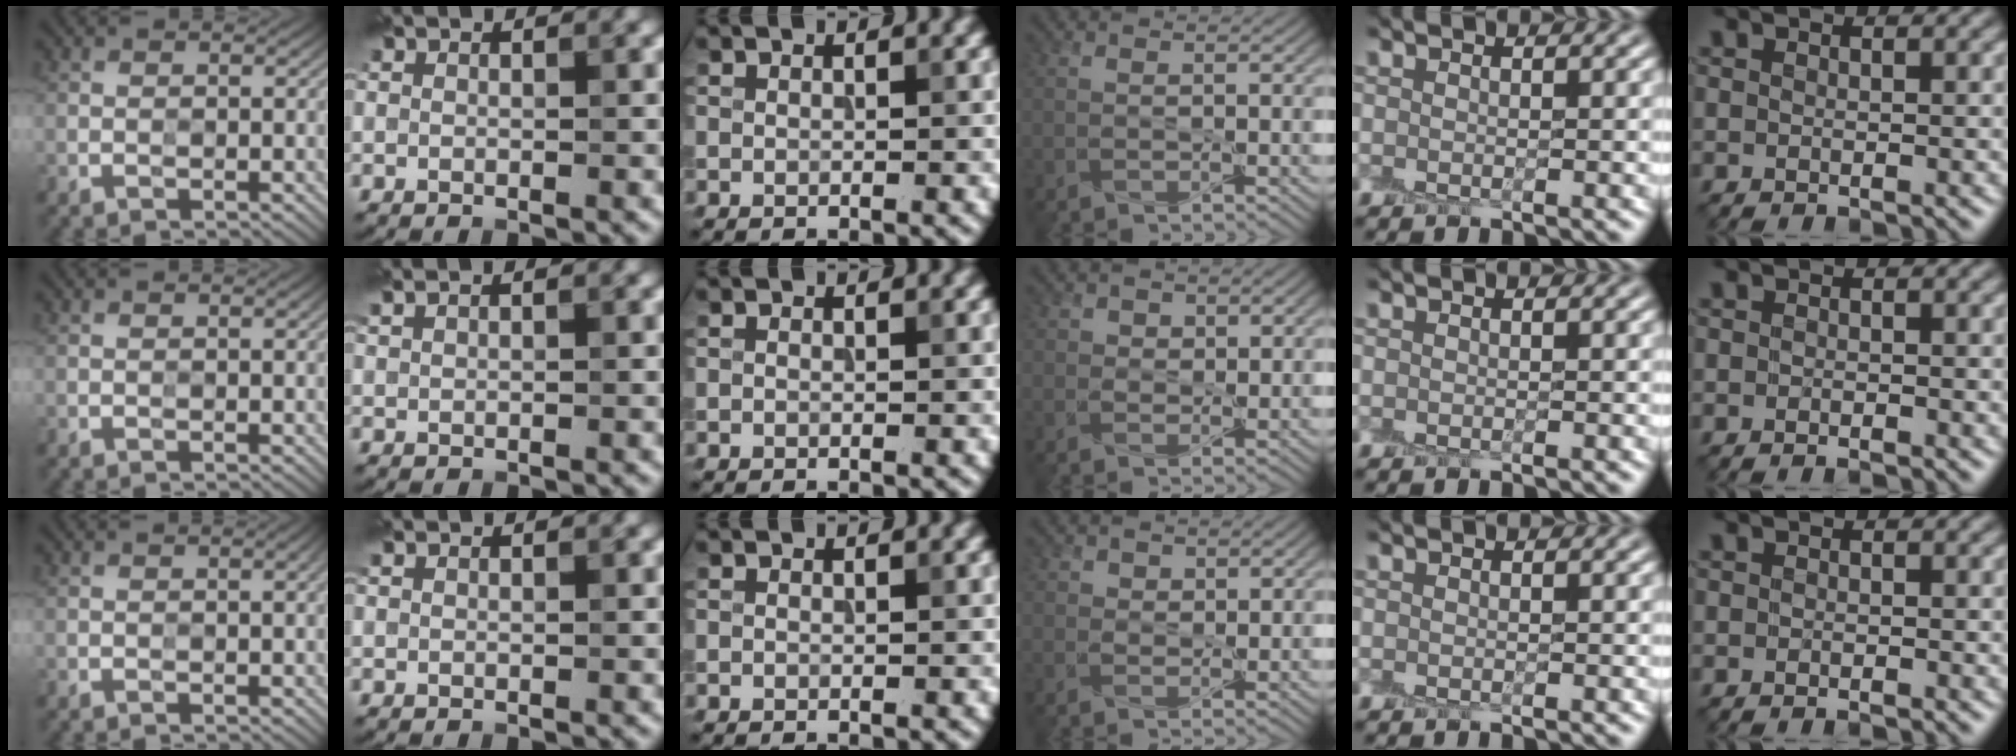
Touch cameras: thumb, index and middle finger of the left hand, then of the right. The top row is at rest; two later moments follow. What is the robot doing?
{"motion": "peel", "object": "plastic wrap"}